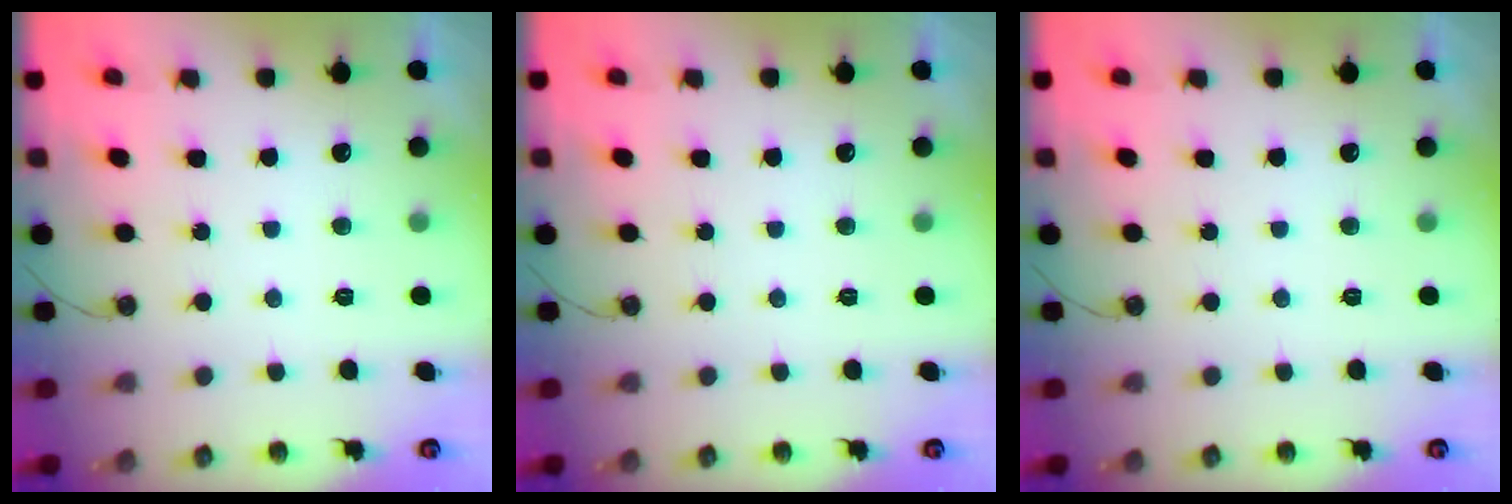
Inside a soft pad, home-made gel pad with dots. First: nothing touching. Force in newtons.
{"total": 0.0}
{"total": 0.0}